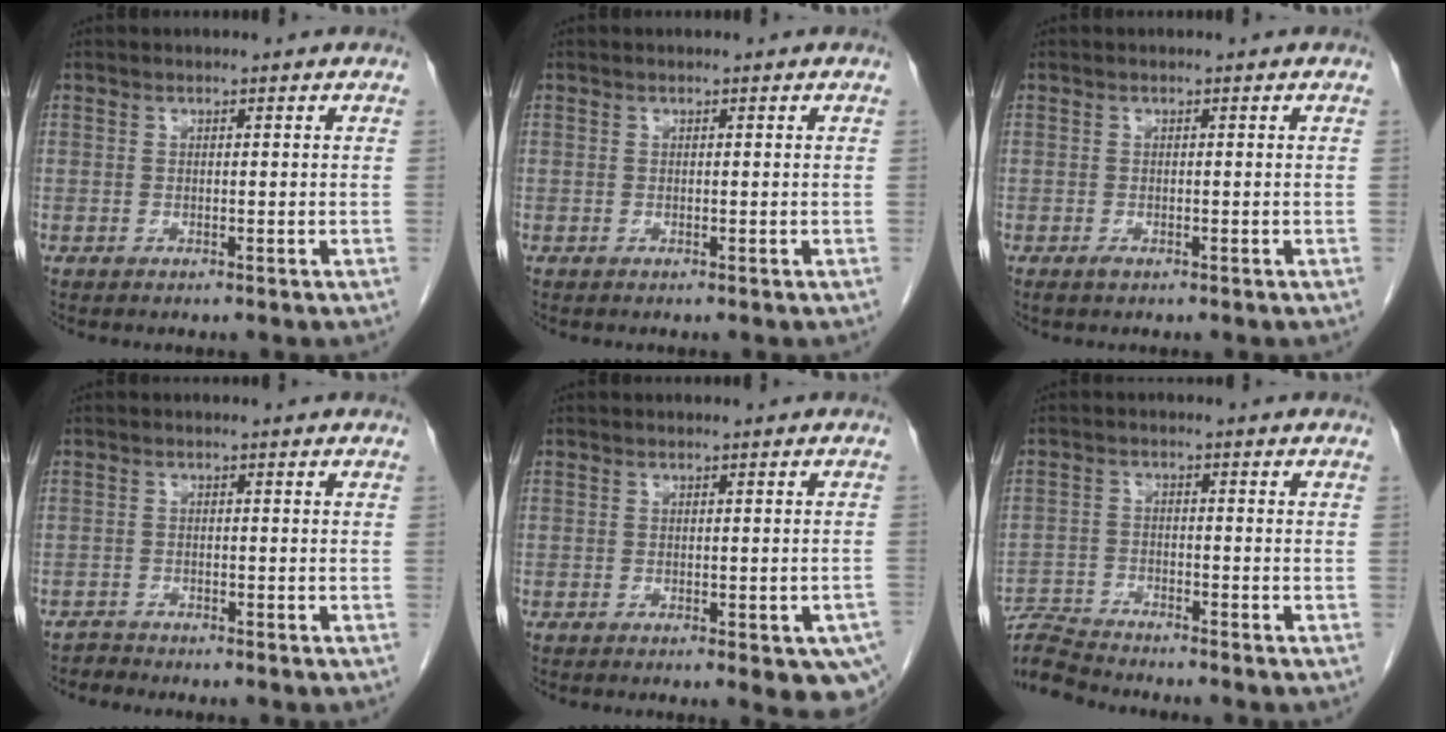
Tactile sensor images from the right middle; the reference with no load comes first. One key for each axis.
{"total": 0.0}
{"total": 0.8, "fx": -0.5, "fy": 0.3, "fz": 0.5, "tx": -0.010, "ty": -0.001, "tz": -0.006}
{"total": 1.4, "fx": -1.3, "fy": 0.1, "fz": -0.7, "tx": 0.018, "ty": -0.005, "tz": -0.025}
{"total": 7.9, "fx": -4.9, "fy": 2.5, "fz": 5.7, "tx": -0.050, "ty": -0.009, "tz": -0.059}
{"total": 7.5, "fx": -7.4, "fy": -0.3, "fz": 0.6, "tx": -0.014, "ty": 0.000, "tz": -0.138}